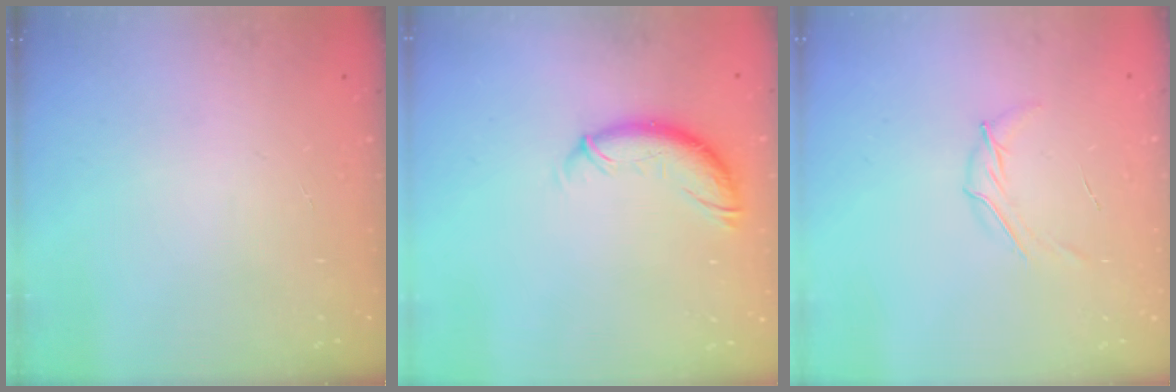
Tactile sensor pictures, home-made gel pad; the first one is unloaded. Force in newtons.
{"total": 10.3, "press": 10.2, "slide": 0.7}
{"total": 5.2, "press": 5.0, "slide": 1.3}